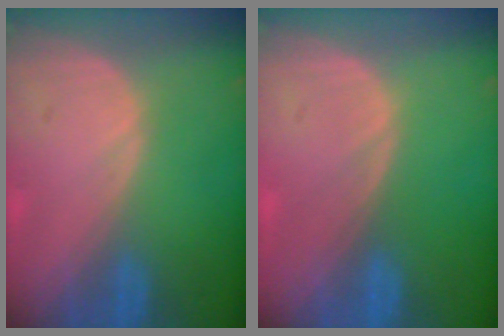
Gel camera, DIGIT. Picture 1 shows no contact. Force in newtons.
{"total": 0.0}